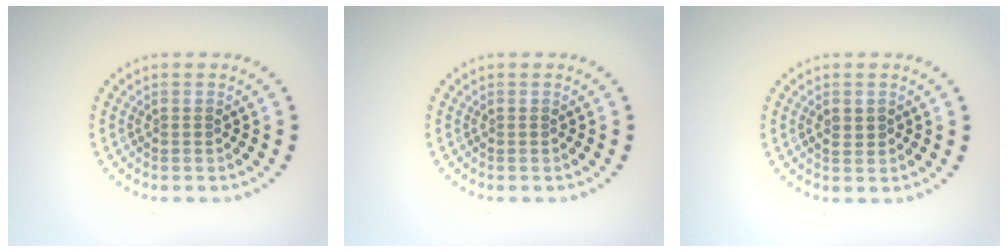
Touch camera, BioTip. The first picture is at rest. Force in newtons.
{"total": 0.0}
{"total": 0.9, "press": 0.9, "slide": 0.2}